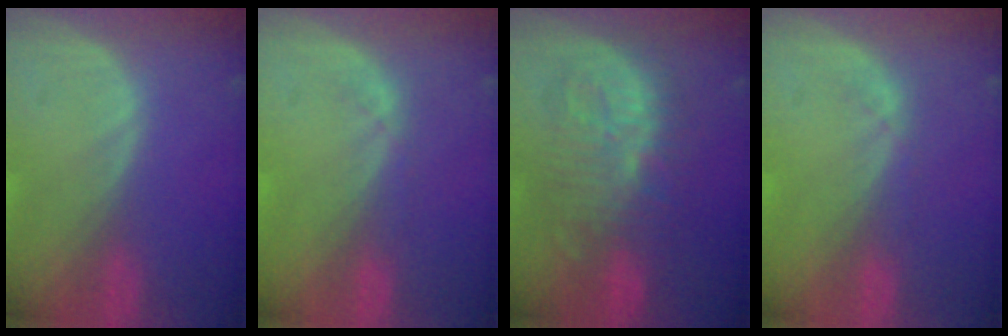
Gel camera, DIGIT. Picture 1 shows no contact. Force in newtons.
{"total": 1.7, "press": 1.5, "slide": 0.8}
{"total": 9.5, "press": 9.4, "slide": 0.8}
{"total": 1.7, "press": 1.5, "slide": 0.8}